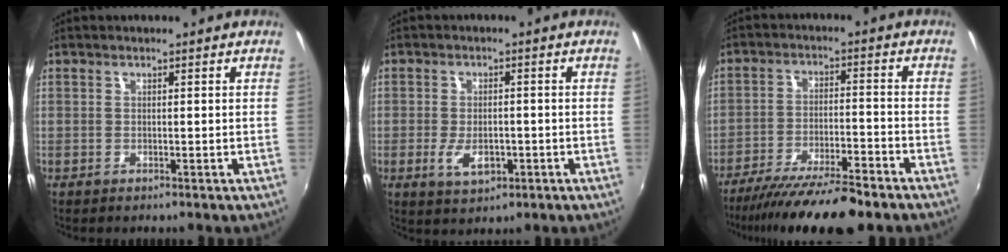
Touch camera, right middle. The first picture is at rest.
{"total": 5.2, "force": [-1.7, 2.8, 4.0], "torque": [-0.082, -0.009, -0.026]}
{"total": 15.4, "force": [-13.0, 1.6, 8.1], "torque": [-0.163, -0.031, -0.209]}